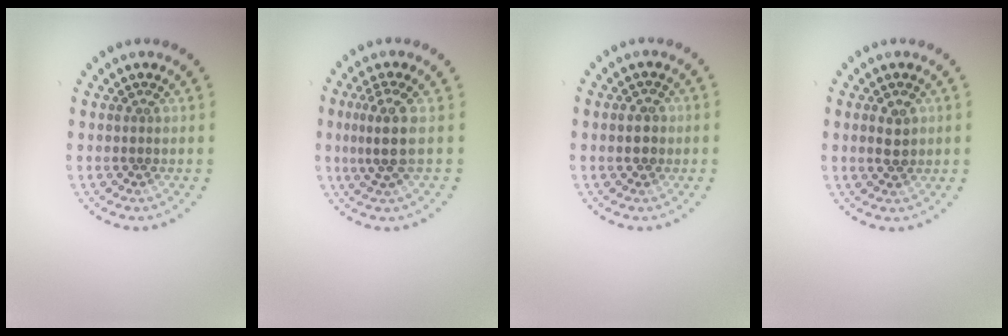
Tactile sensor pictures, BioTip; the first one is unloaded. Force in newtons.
{"total": 2.9, "press": 2.2, "slide": 1.9}
{"total": 1.7, "press": 1.7, "slide": 0.5}
{"total": 2.0, "press": 2.0, "slide": 0.1}